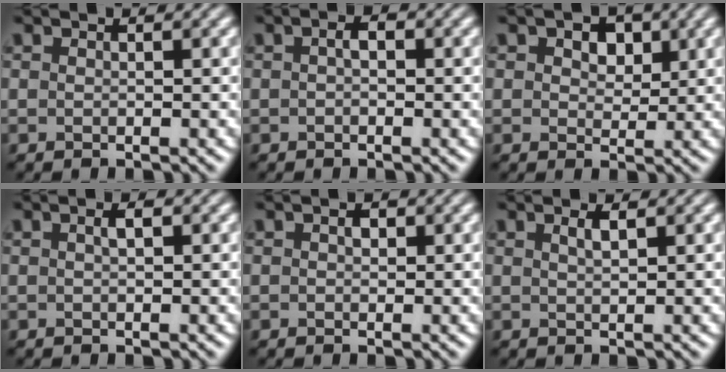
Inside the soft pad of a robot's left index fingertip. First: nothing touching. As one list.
[{"total": 1.3, "force": [0.1, 0.7, 1.1], "torque": [-0.019, 0.003, -0.002]}, {"total": 3.6, "force": [1.5, 2.4, 2.3], "torque": [-0.029, 0.004, 0.009]}, {"total": 1.0, "force": [0.2, 0.4, 0.9], "torque": [-0.017, 0.003, 0.005]}, {"total": 1.0, "force": [0.2, 0.7, 0.7], "torque": [-0.010, 0.001, 0.001]}, {"total": 1.3, "force": [0.7, 0.3, 1.0], "torque": [-0.018, 0.004, 0.012]}]